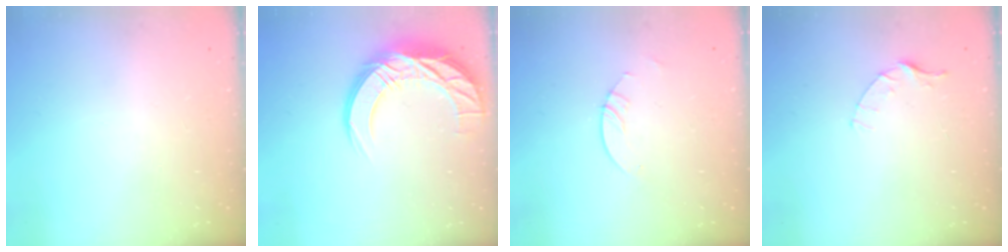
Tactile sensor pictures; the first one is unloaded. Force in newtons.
{"total": 15.9, "press": 15.9, "slide": 1.2}
{"total": 3.0, "press": 2.9, "slide": 0.3}
{"total": 3.6, "press": 3.6, "slide": 0.4}